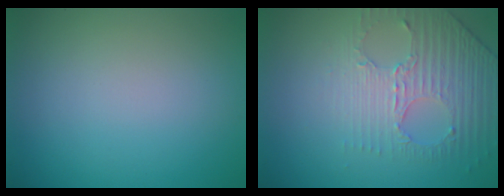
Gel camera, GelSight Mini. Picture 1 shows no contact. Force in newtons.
{"total": 4.3, "press": 2.9, "slide": 3.2}